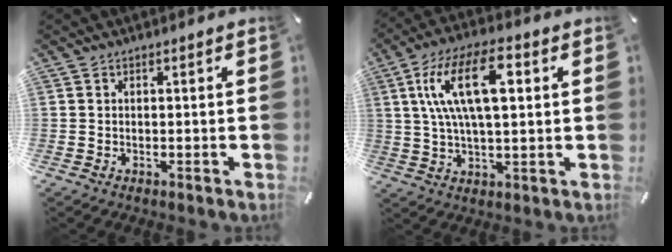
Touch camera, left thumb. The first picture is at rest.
{"total": 15.7, "force": [4.4, 6.8, 13.5], "torque": [-0.277, 0.007, 0.071]}